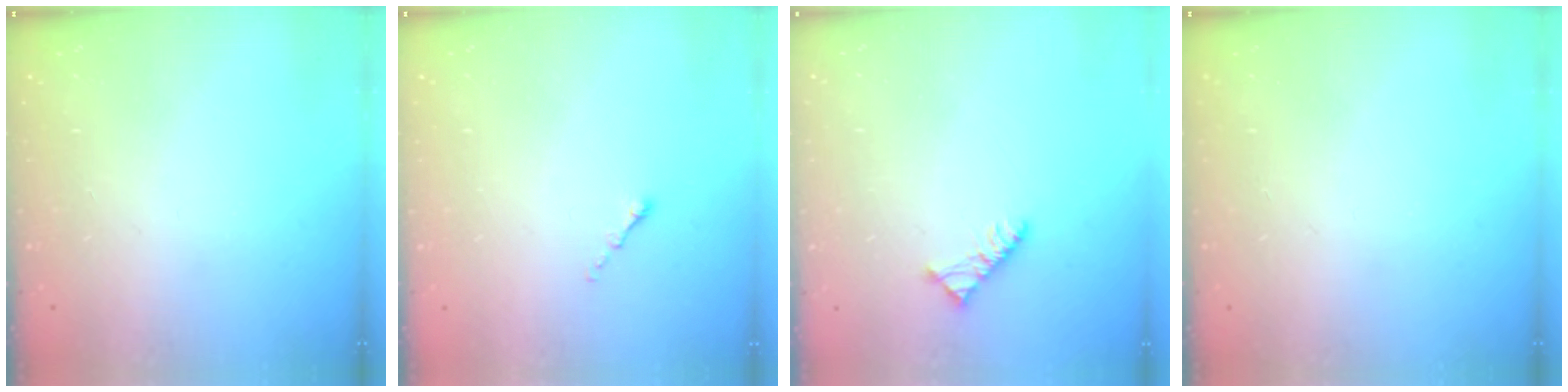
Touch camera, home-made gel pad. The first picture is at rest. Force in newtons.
{"total": 0.0}
{"total": 5.2, "press": 5.1, "slide": 0.8}
{"total": 0.0}